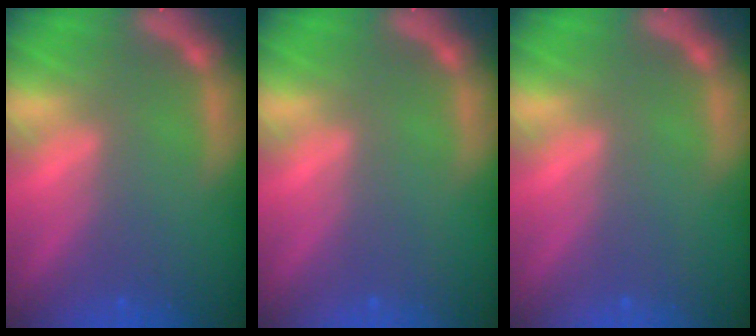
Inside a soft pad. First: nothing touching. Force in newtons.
{"total": 0.0}
{"total": 0.0}